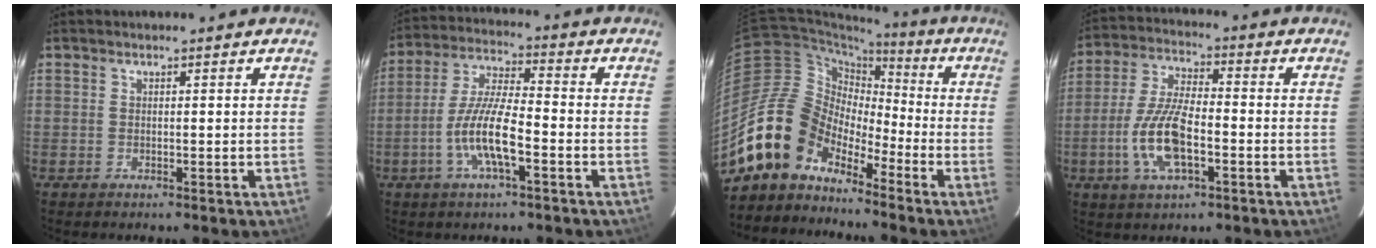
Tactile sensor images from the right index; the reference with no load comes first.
{"total": 10.6, "force": [-4.1, 2.1, 9.5], "torque": [-0.199, 0.001, -0.078]}
{"total": 13.9, "force": [-10.6, 8.1, 3.9], "torque": [-0.082, 0.029, -0.208]}
{"total": 11.8, "force": [-3.8, 4.3, 10.4], "torque": [-0.219, 0.001, -0.071]}